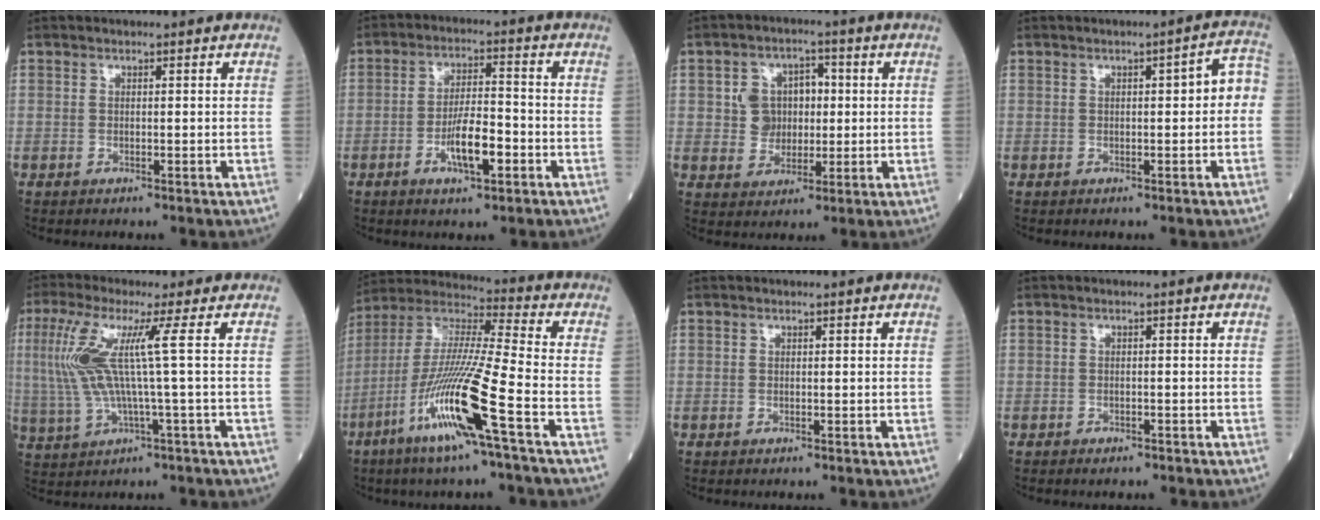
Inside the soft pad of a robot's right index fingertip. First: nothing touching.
{"total": 7.0, "force": [-2.7, 1.6, 6.3], "torque": [-0.118, 0.003, -0.046]}
{"total": 6.1, "force": [0.7, 5.3, 2.9], "torque": [-0.052, 0.019, 0.016]}
{"total": 4.2, "force": [0.0, 1.2, 4.0], "torque": [-0.043, 0.025, -0.004]}
{"total": 8.9, "force": [1.4, -0.8, 8.7], "torque": [-0.201, 0.009, 0.033]}
{"total": 16.4, "force": [-7.3, -0.6, 14.7], "torque": [-0.305, -0.022, -0.143]}
{"total": 0.0}
{"total": 1.8, "force": [-1.5, 0.7, 0.5], "torque": [-0.007, 0.000, -0.019]}